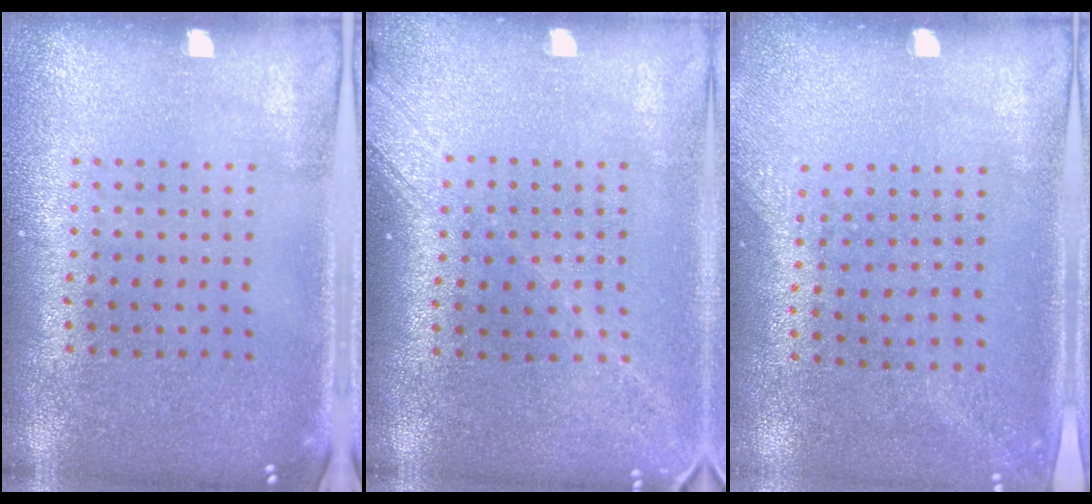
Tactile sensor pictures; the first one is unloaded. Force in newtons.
{"total": 1.7, "press": 1.3, "slide": 1.1}
{"total": 1.4, "press": 1.0, "slide": 0.9}